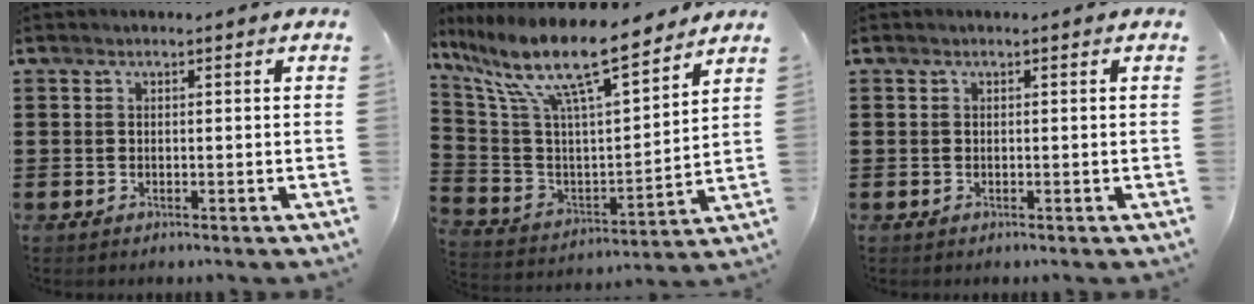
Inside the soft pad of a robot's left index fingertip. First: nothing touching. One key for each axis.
{"total": 13.2, "fx": 9.9, "fy": 2.3, "fz": 8.4, "tx": -0.205, "ty": -0.061, "tz": 0.167}
{"total": 0.0}